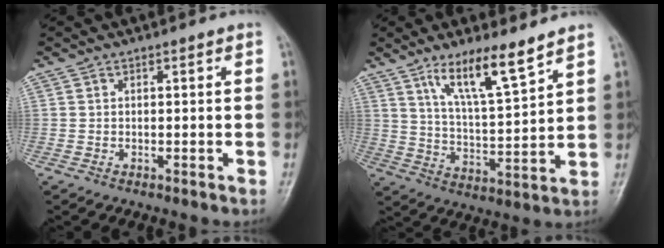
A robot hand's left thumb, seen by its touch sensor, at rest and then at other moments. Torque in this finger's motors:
{"motor_torque": [0.43, 0.22, 0.29, -0.13, 0.19]}